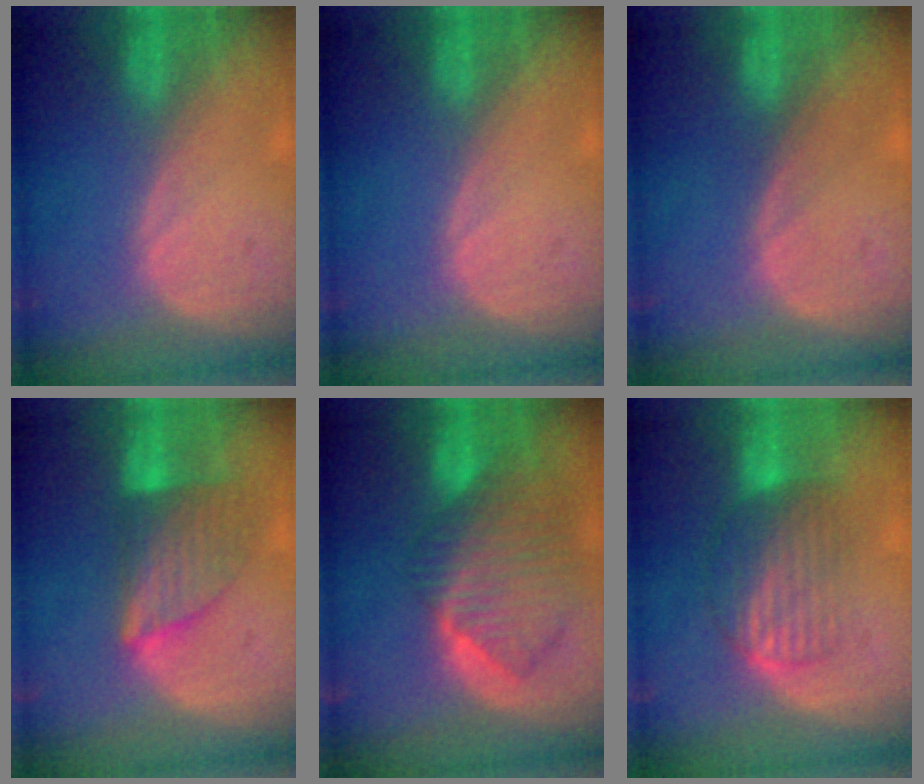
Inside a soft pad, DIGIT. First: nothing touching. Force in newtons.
{"total": 0.0}
{"total": 0.0}
{"total": 6.9, "press": 6.7, "slide": 1.6}
{"total": 10.4, "press": 9.0, "slide": 5.1}
{"total": 6.7, "press": 6.5, "slide": 1.8}